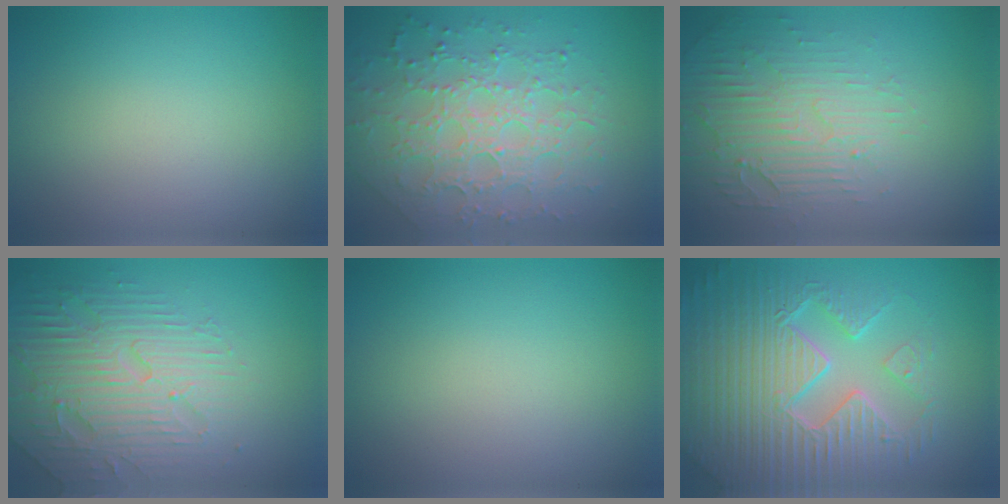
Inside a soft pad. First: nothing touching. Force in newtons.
{"total": 7.2, "press": 5.2, "slide": 5.0}
{"total": 5.7, "press": 3.3, "slide": 4.6}
{"total": 5.1, "press": 4.9, "slide": 1.2}
{"total": 0.0}
{"total": 9.5, "press": 6.7, "slide": 6.8}